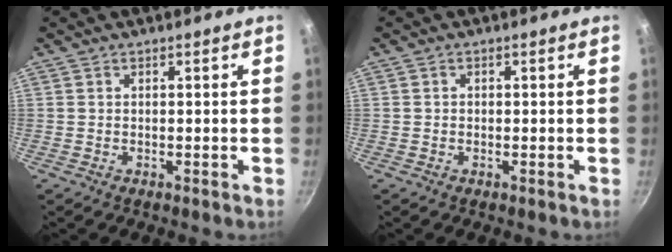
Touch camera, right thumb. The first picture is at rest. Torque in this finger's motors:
{"motor_torque": [-0.39, 0.13, -0.30, -0.04, -0.05]}